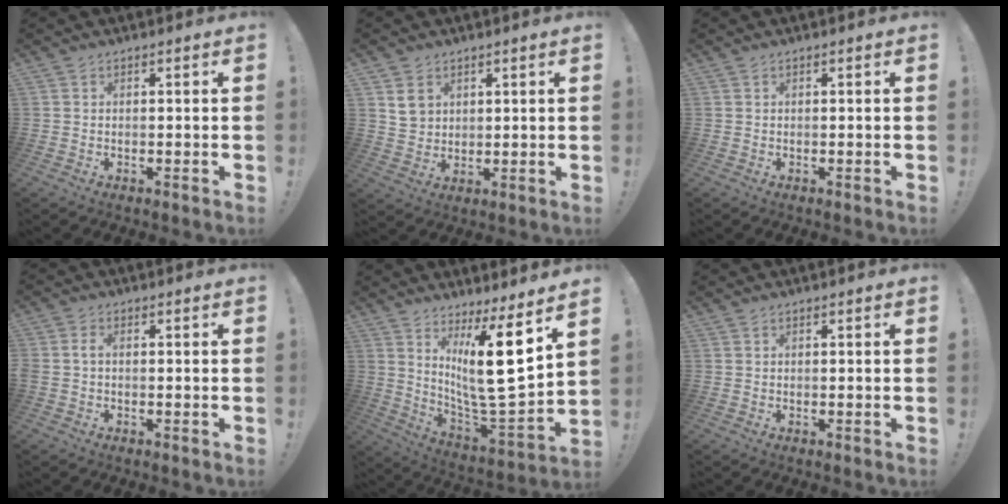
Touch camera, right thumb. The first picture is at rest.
{"total": 5.6, "force": [2.9, 4.5, 1.6], "torque": [-0.021, -0.011, 0.057]}
{"total": 0.0}
{"total": 1.8, "force": [-0.5, 0.8, 1.5], "torque": [-0.028, 0.007, -0.009]}
{"total": 17.6, "force": [7.0, 3.3, 15.8], "torque": [-0.260, -0.065, 0.110]}
{"total": 0.0}